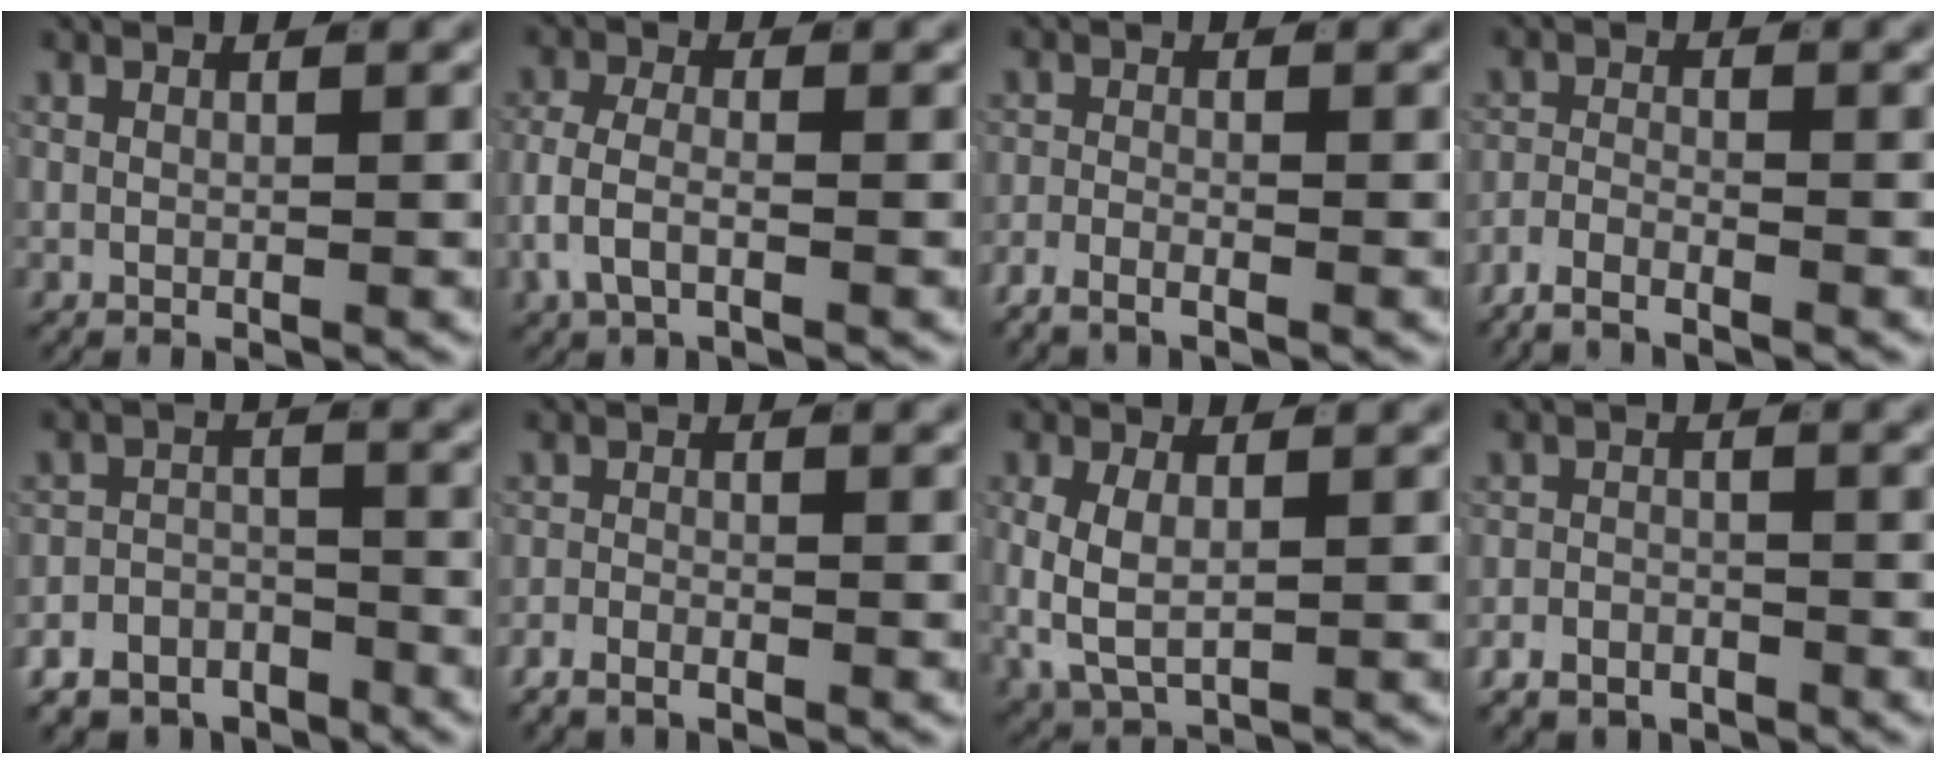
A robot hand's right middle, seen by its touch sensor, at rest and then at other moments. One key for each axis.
{"total": 3.4, "fx": -1.3, "fy": 1.9, "fz": 2.5, "tx": -0.063, "ty": -0.007, "tz": -0.021}
{"total": 2.6, "fx": -2.2, "fy": 0.6, "fz": 1.1, "tx": -0.023, "ty": 0.000, "tz": -0.044}
{"total": 3.4, "fx": -2.9, "fy": 1.1, "fz": 1.5, "tx": -0.026, "ty": -0.001, "tz": -0.056}
{"total": 8.2, "fx": -6.3, "fy": 4.9, "fz": 1.9, "tx": -0.011, "ty": -0.008, "tz": -0.119}
{"total": 2.3, "fx": -2.0, "fy": 0.8, "fz": 0.7, "tx": -0.011, "ty": -0.003, "tz": -0.040}
{"total": 4.9, "fx": -0.2, "fy": 3.4, "fz": 3.5, "tx": -0.097, "ty": -0.014, "tz": 0.011}
{"total": 3.1, "fx": -2.6, "fy": 1.6, "fz": 0.6, "tx": 0.000, "ty": -0.001, "tz": -0.050}